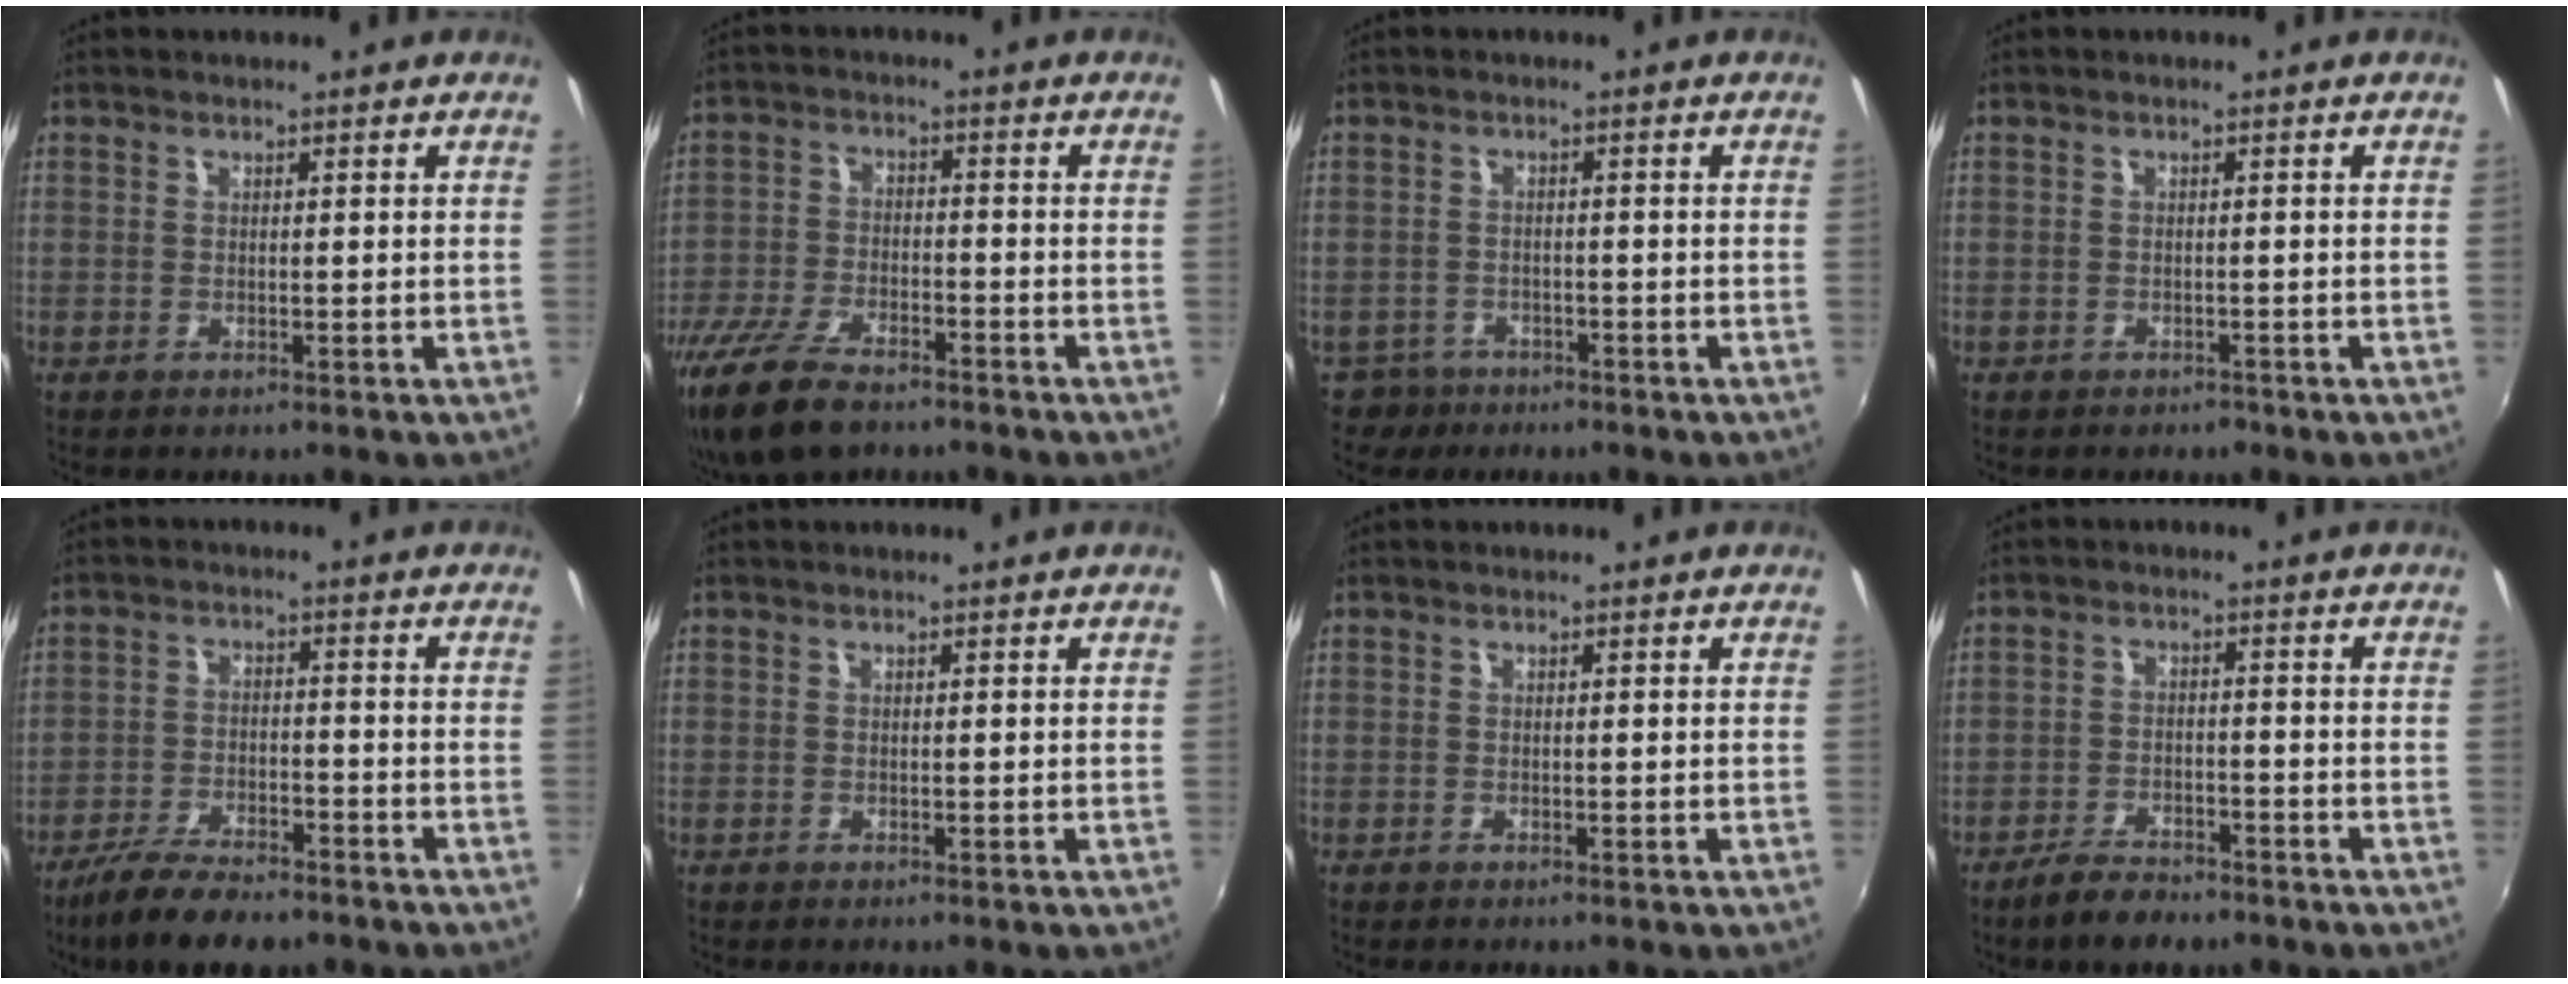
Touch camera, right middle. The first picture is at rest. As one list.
[{"total": 13.3, "force": [-10.0, 5.1, 7.2], "torque": [-0.173, -0.036, -0.189]}, {"total": 3.9, "force": [-2.8, 2.8, 0.2], "torque": [-0.019, 0.001, -0.050]}, {"total": 1.5, "force": [-1.2, 0.9, 0.3], "torque": [-0.009, -0.004, -0.015]}, {"total": 11.2, "force": [-8.9, 3.4, 6.0], "torque": [-0.136, -0.025, -0.155]}, {"total": 0.0}, {"total": 0.0}, {"total": 6.5, "force": [-5.3, 2.3, 3.1], "torque": [-0.083, -0.007, -0.091]}]